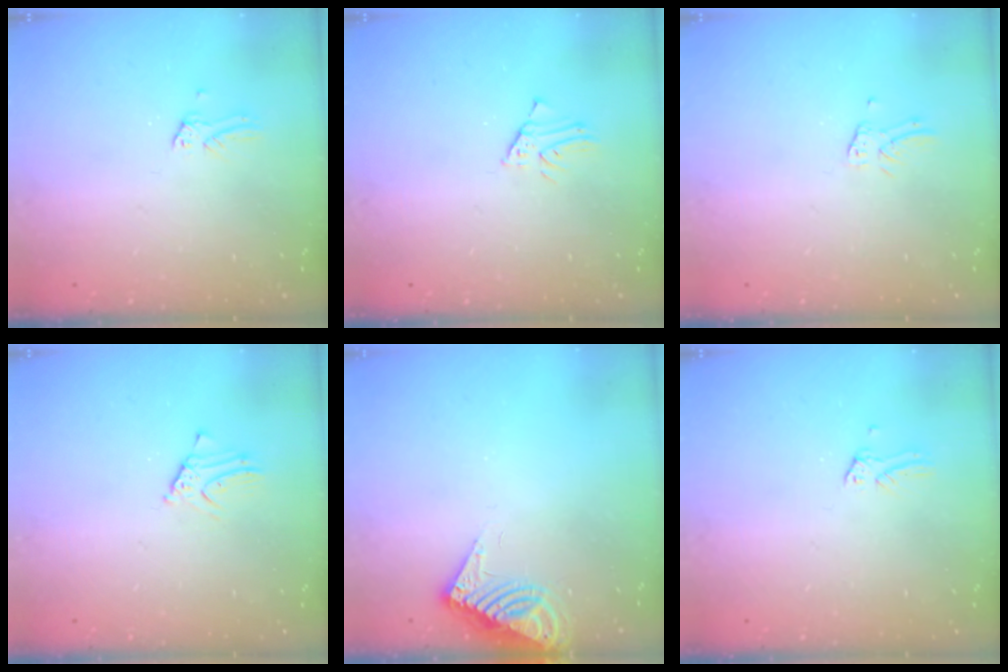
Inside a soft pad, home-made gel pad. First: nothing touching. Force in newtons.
{"total": 1.6, "press": 1.6, "slide": 0.1}
{"total": 1.3, "press": 1.3, "slide": 0.1}
{"total": 2.5, "press": 2.5, "slide": 0.2}
{"total": 9.4, "press": 9.4, "slide": 0.7}
{"total": 0.0}